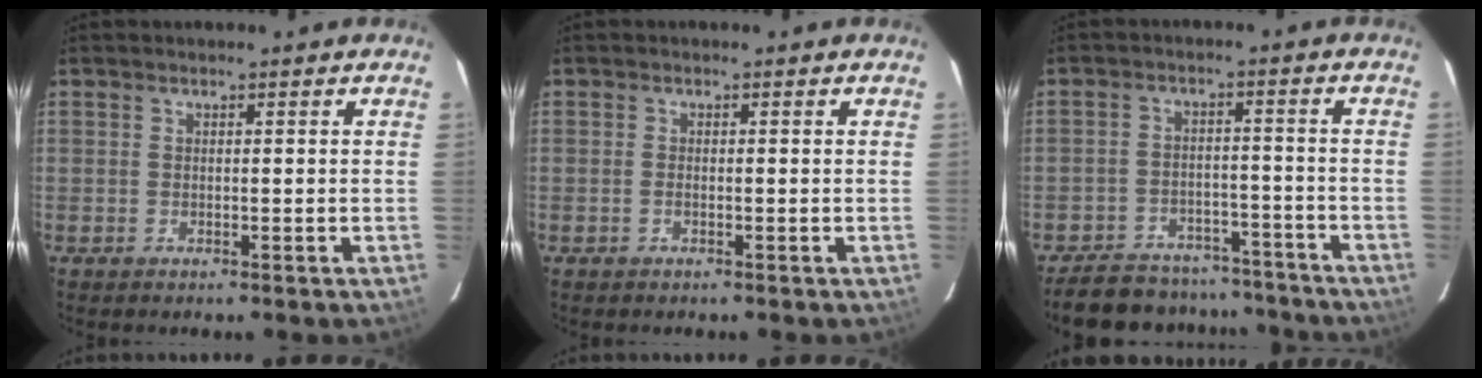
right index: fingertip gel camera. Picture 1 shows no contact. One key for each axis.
{"total": 0.8, "fx": -0.4, "fy": 0.4, "fz": 0.6, "tx": -0.013, "ty": 0.000, "tz": -0.008}
{"total": 17.3, "fx": -15.0, "fy": 6.7, "fz": 5.4, "tx": -0.131, "ty": 0.028, "tz": -0.193}